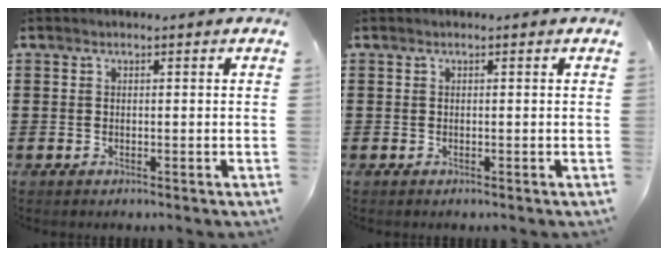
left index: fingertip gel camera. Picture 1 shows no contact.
{"total": 0.0}